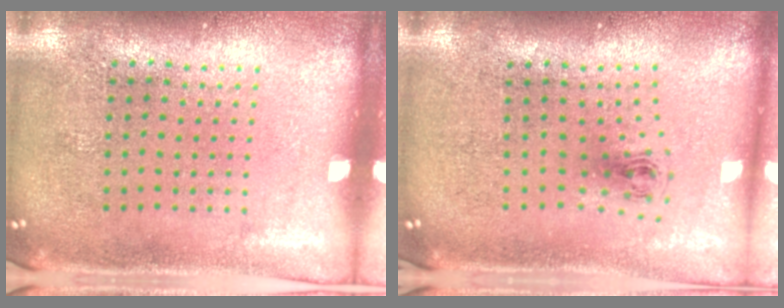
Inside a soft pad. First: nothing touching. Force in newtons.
{"total": 0.9, "press": 0.4, "slide": 0.8}